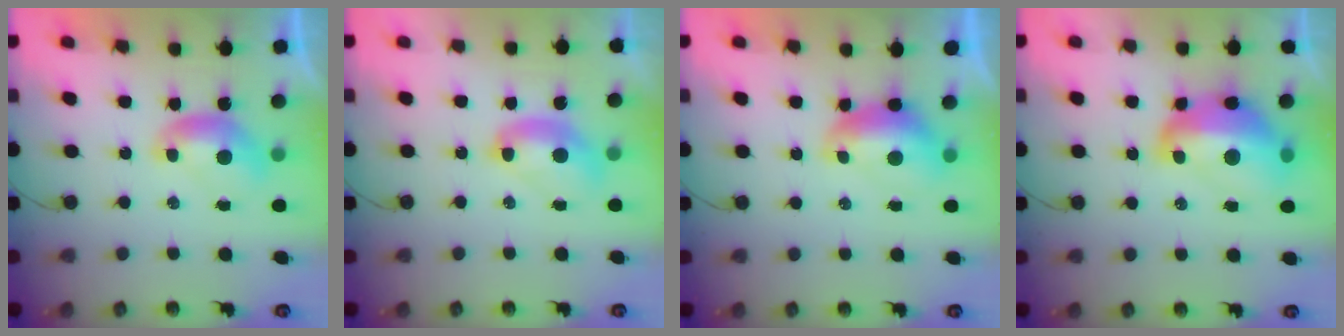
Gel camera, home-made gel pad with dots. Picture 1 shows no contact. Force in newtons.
{"total": 2.7, "press": 2.7, "slide": 0.1}
{"total": 1.7, "press": 1.5, "slide": 0.6}
{"total": 12.1, "press": 12.0, "slide": 1.4}